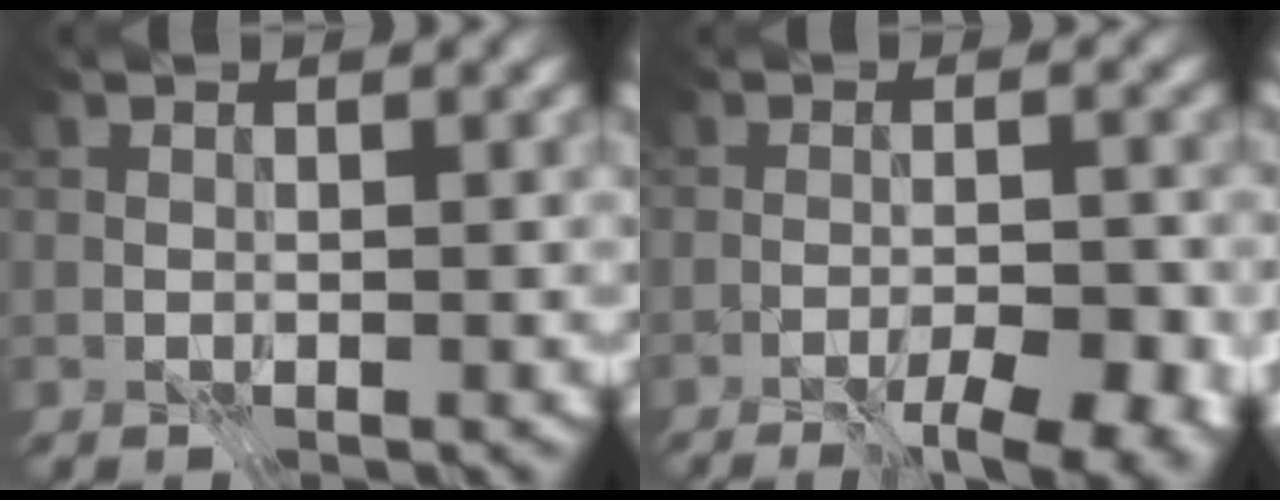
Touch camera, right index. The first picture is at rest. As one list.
[{"total": 6.6, "force": [-4.4, 1.3, 4.7], "torque": [-0.065, -0.006, -0.055]}]